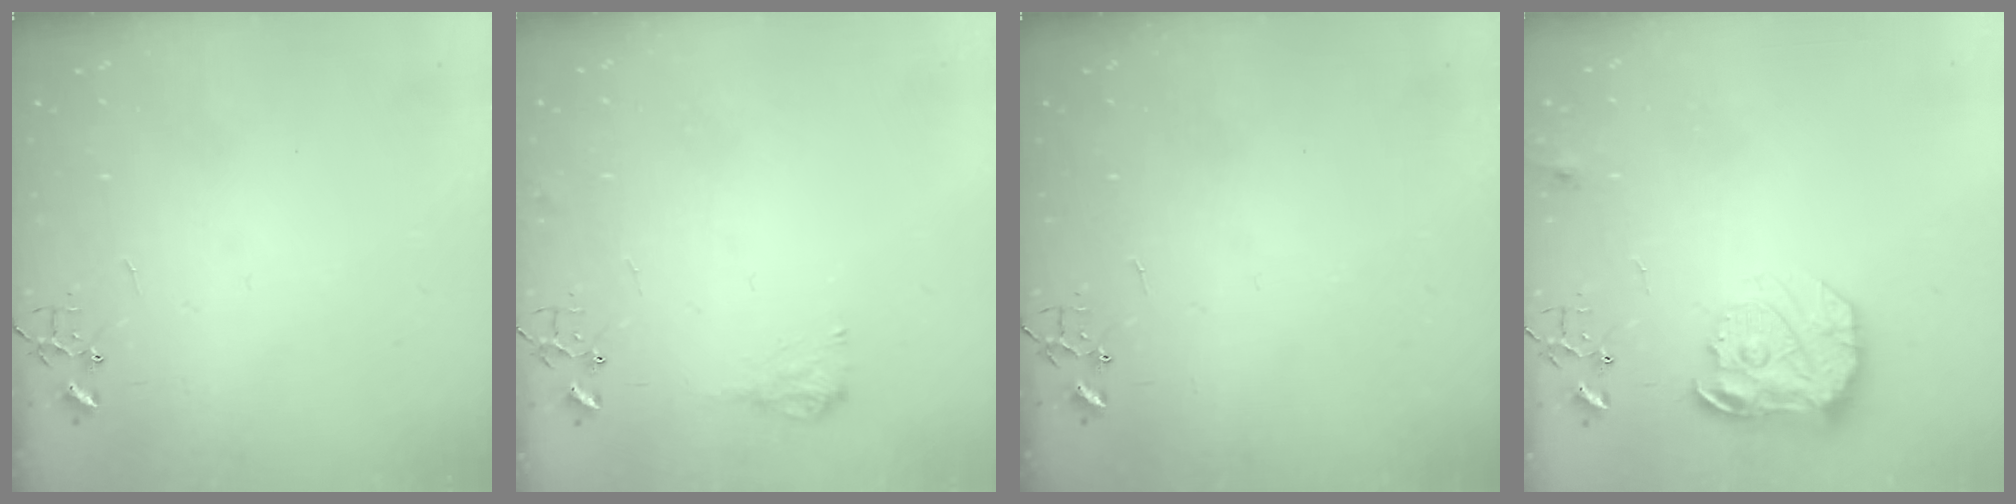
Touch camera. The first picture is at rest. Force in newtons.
{"total": 7.7, "press": 7.7, "slide": 0.1}
{"total": 0.0}
{"total": 16.2, "press": 16.1, "slide": 1.4}